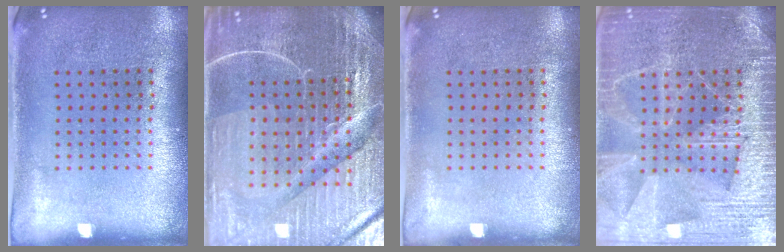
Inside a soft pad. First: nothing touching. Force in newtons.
{"total": 6.3, "press": 5.6, "slide": 2.8}
{"total": 0.0}
{"total": 6.5, "press": 6.5, "slide": 0.8}